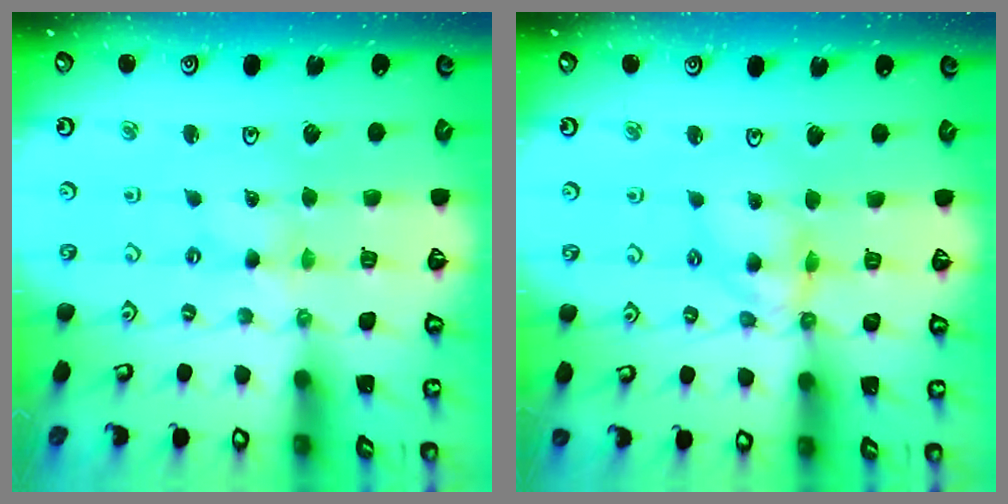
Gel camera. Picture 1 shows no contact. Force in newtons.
{"total": 9.7, "press": 9.7, "slide": 0.8}